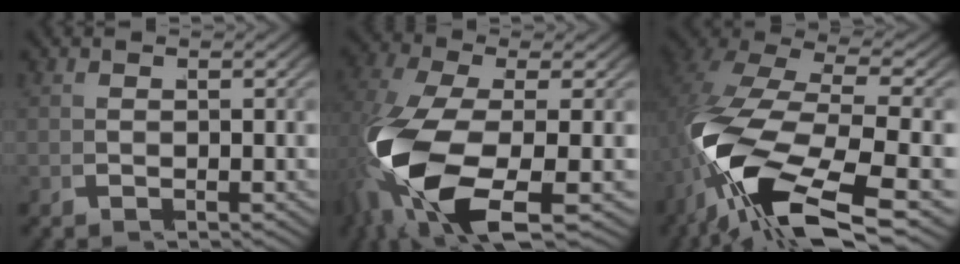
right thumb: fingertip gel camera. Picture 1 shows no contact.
{"total": 13.1, "force": [-2.8, 6.9, 10.8], "torque": [-0.272, -0.053, -0.013]}
{"total": 14.4, "force": [-2.5, 8.1, 11.6], "torque": [-0.306, -0.064, -0.003]}